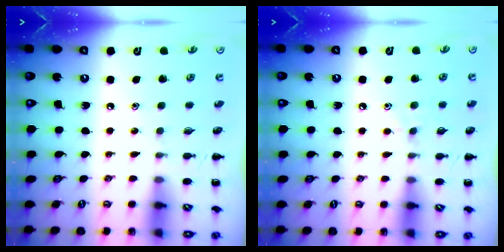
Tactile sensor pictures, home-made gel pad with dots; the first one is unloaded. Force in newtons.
{"total": 4.9, "press": 4.6, "slide": 1.5}